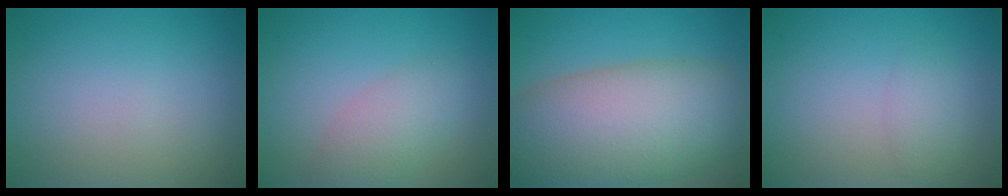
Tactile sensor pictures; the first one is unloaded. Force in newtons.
{"total": 3.2, "press": 3.2, "slide": 0.2}
{"total": 13.1, "press": 13.1, "slide": 0.8}
{"total": 1.5, "press": 1.5, "slide": 0.1}